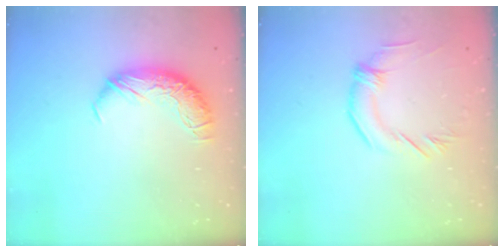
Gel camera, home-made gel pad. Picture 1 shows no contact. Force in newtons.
{"total": 1.3, "press": 1.3, "slide": 0.4}